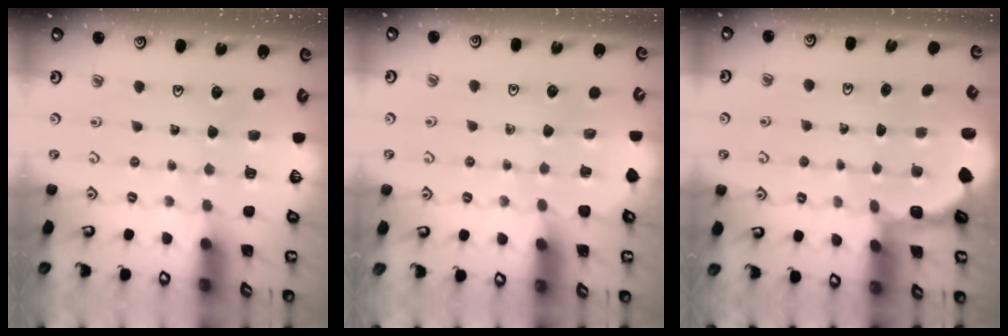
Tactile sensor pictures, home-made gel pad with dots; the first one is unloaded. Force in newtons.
{"total": 1.4, "press": 1.4, "slide": 0.1}
{"total": 1.8, "press": 1.6, "slide": 0.7}